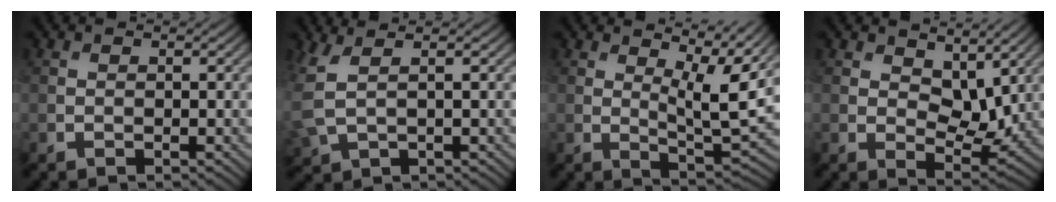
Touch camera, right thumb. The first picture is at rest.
{"total": 3.4, "force": [1.4, 1.2, 2.8], "torque": [-0.090, 0.003, 0.032]}
{"total": 7.4, "force": [4.3, 1.6, 5.8], "torque": [-0.104, -0.004, 0.067]}
{"total": 6.5, "force": [3.7, 3.5, 4.1], "torque": [-0.069, -0.013, 0.056]}